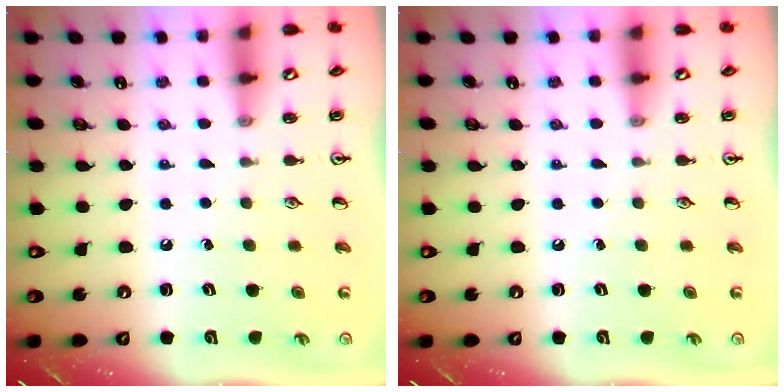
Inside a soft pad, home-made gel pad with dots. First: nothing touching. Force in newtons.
{"total": 0.0}